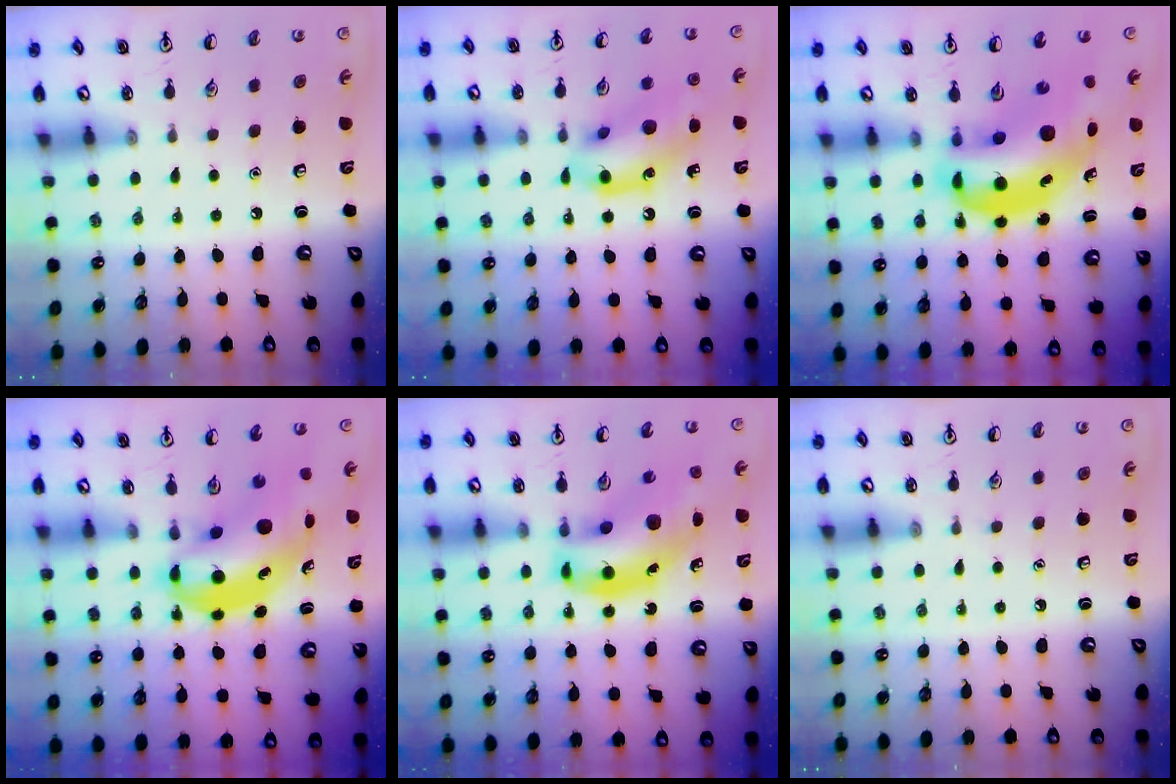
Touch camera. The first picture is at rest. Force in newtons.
{"total": 13.7, "press": 13.5, "slide": 2.5}
{"total": 15.8, "press": 15.0, "slide": 4.9}
{"total": 7.8, "press": 7.6, "slide": 1.7}
{"total": 12.6, "press": 12.1, "slide": 3.6}
{"total": 0.0}